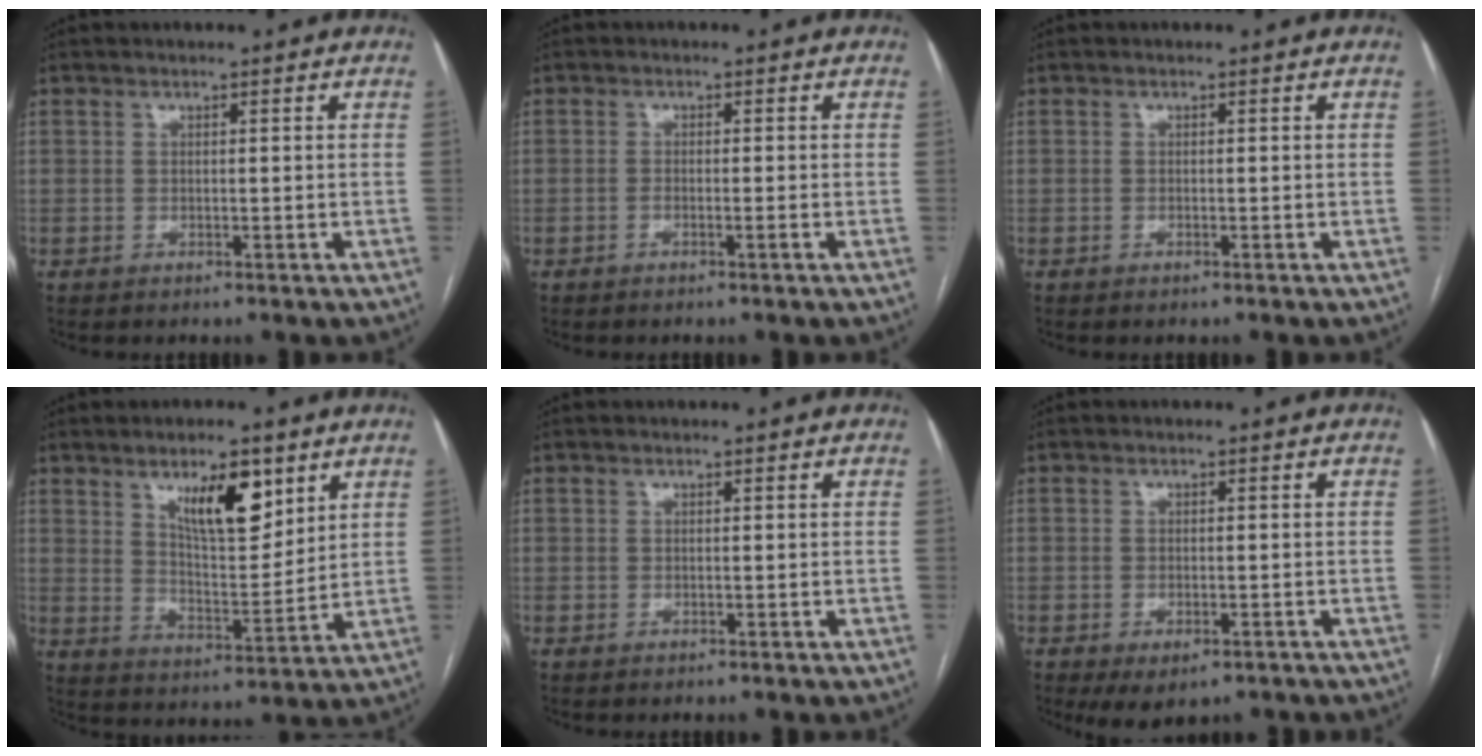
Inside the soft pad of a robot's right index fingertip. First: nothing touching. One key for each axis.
{"total": 1.2, "fx": -0.6, "fy": 0.0, "fz": 1.0, "tx": -0.017, "ty": 0.000, "tz": -0.011}
{"total": 0.0}
{"total": 10.2, "fx": 5.6, "fy": 3.1, "fz": 7.9, "tx": -0.133, "ty": -0.005, "tz": 0.102}
{"total": 0.0}
{"total": 4.7, "fx": -3.0, "fy": 2.2, "fz": 2.9, "tx": -0.041, "ty": -0.006, "tz": -0.035}